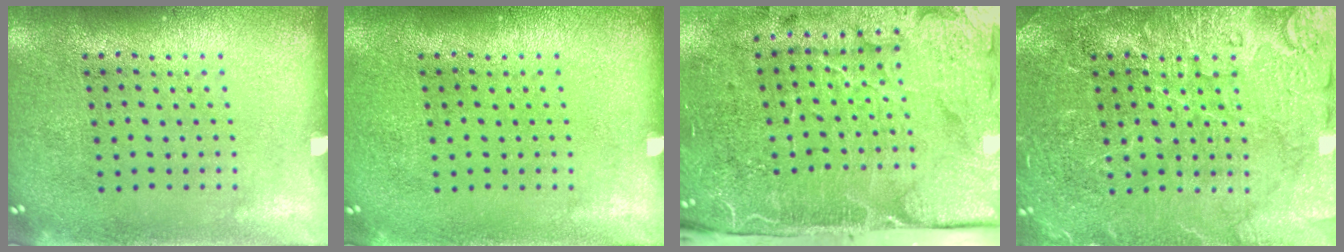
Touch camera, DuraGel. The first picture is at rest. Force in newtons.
{"total": 0.0}
{"total": 5.2, "press": 4.1, "slide": 3.2}
{"total": 6.1, "press": 6.1, "slide": 0.9}